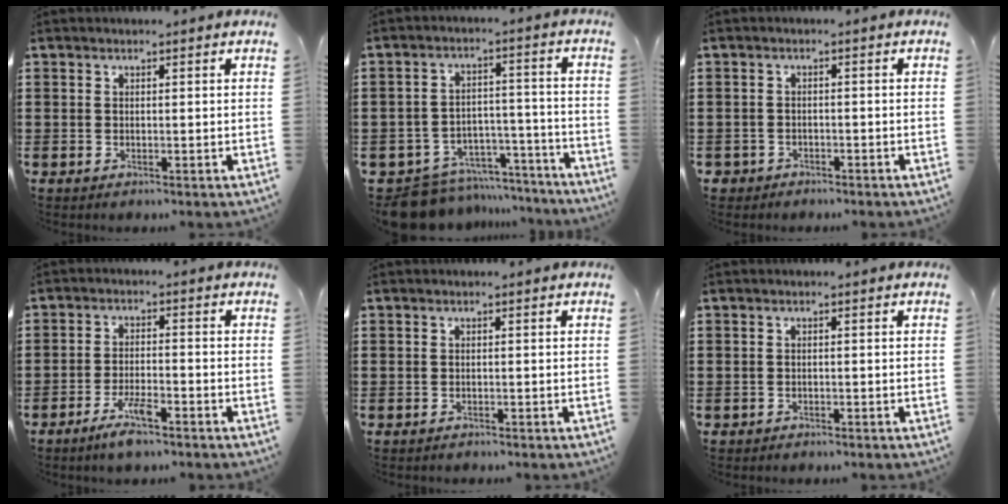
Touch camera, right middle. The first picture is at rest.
{"total": 9.6, "force": [-8.9, 3.0, 2.0], "torque": [-0.042, 0.035, -0.172]}
{"total": 1.9, "force": [-1.6, 0.9, -0.2], "torque": [-0.003, 0.003, -0.039]}
{"total": 5.0, "force": [-3.3, 1.0, 3.6], "torque": [-0.072, -0.001, -0.061]}
{"total": 0.7, "force": [-0.7, 0.3, 0.0], "torque": [0.000, 0.002, -0.015]}
{"total": 1.0, "force": [-0.9, 0.4, -0.1], "torque": [-0.001, 0.004, -0.020]}